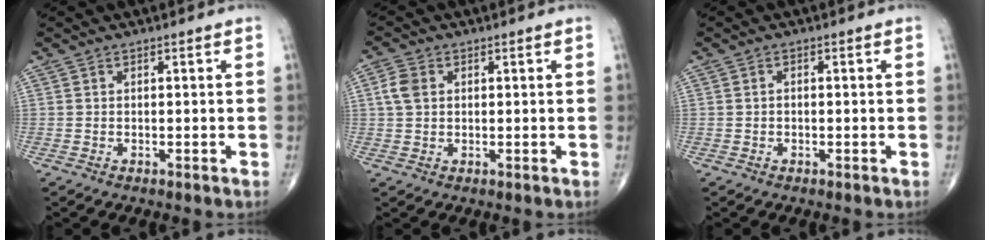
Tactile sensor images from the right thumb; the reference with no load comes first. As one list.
[{"total": 3.9, "force": [0.8, 2.8, 2.5], "torque": [-0.055, 0.006, 0.013]}, {"total": 0.5, "force": [-0.2, 0.4, 0.4], "torque": [-0.005, 0.001, -0.005]}]